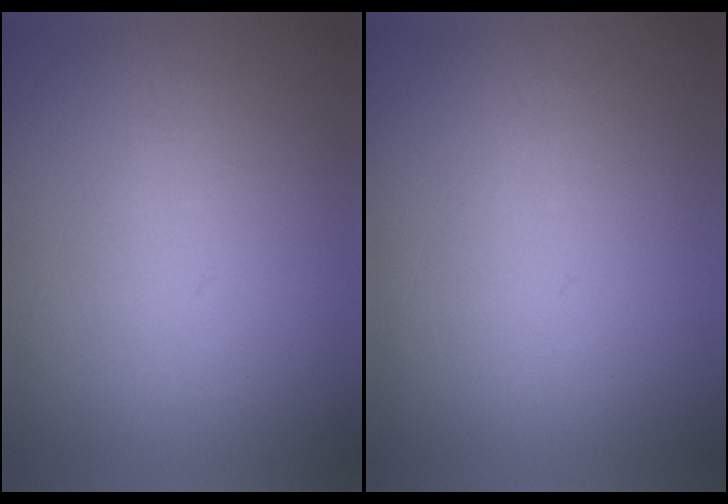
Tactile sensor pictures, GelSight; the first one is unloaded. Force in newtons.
{"total": 0.0}